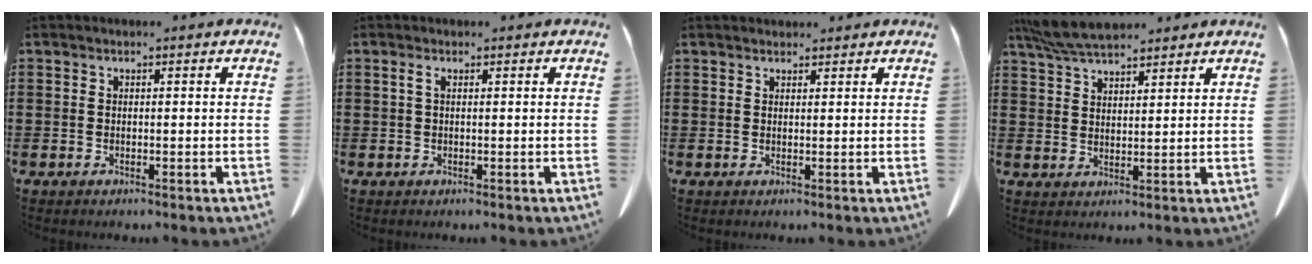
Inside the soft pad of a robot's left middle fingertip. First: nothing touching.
{"total": 1.2, "force": [0.4, 0.2, 1.1], "torque": [-0.025, 0.001, 0.007]}
{"total": 1.4, "force": [1.3, 0.4, 0.1], "torque": [-0.005, 0.001, 0.027]}
{"total": 6.1, "force": [5.4, 1.3, 2.6], "torque": [-0.066, -0.011, 0.104]}